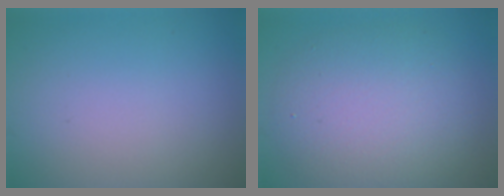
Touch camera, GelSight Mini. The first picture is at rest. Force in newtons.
{"total": 7.5, "press": 7.5, "slide": 0.7}